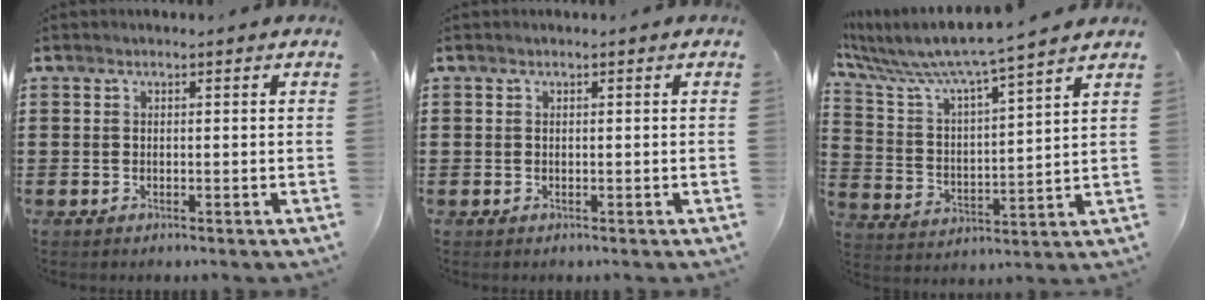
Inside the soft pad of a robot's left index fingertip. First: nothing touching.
{"total": 0.0}
{"total": 7.1, "force": [6.4, 0.2, 3.2], "torque": [-0.092, -0.043, 0.101]}